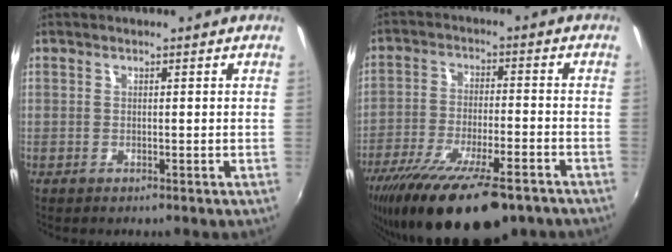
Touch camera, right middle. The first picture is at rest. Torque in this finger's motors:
{"motor_torque": [1.51, -0.63, 1.05, 0.21]}